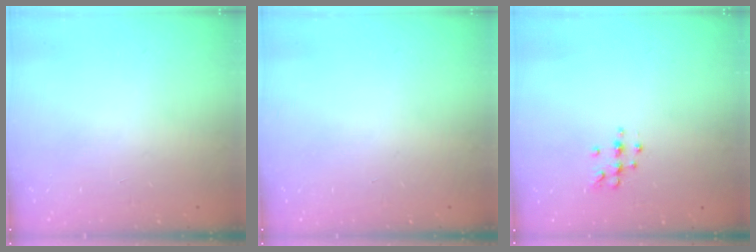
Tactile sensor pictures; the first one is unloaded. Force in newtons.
{"total": 0.0}
{"total": 7.3, "press": 7.2, "slide": 1.2}